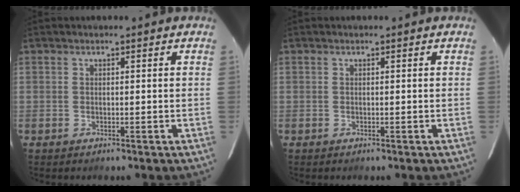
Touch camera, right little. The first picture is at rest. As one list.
[{"total": 0.0}]